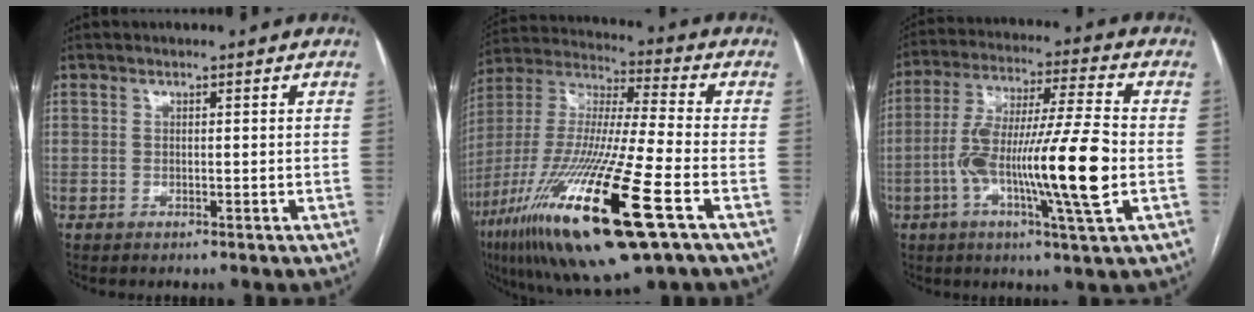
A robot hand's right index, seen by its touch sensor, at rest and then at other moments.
{"total": 26.8, "force": [-12.1, 3.1, 23.7], "torque": [-0.485, -0.061, -0.214]}
{"total": 16.9, "force": [-3.6, 0.2, 16.5], "torque": [-0.303, -0.001, -0.069]}